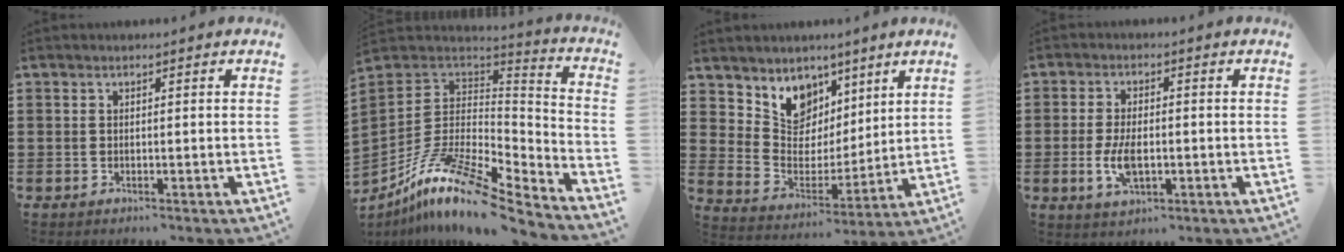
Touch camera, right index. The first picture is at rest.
{"total": 13.7, "force": [-8.8, 4.0, 9.7], "torque": [-0.198, 0.009, -0.168]}
{"total": 8.2, "force": [5.7, 5.8, 0.8], "torque": [-0.055, -0.051, 0.106]}
{"total": 5.2, "force": [-1.0, 2.6, 4.5], "torque": [-0.097, -0.001, -0.020]}